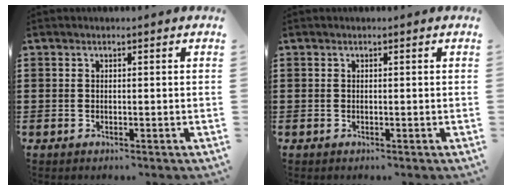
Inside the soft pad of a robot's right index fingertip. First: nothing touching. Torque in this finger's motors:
{"motor_torque": [0.03, 0.13, 0.00, 0.00]}